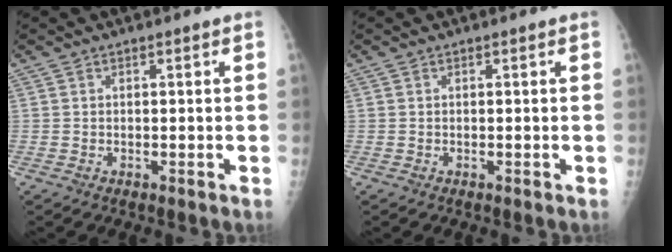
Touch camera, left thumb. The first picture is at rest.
{"total": 0.0}